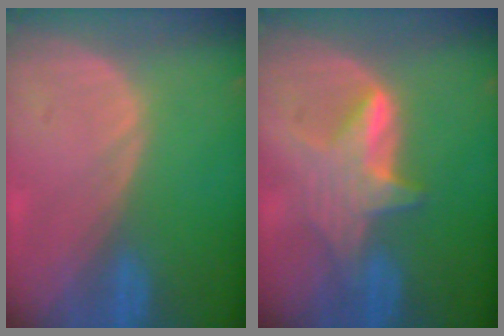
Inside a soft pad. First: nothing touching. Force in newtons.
{"total": 6.0, "press": 5.9, "slide": 1.1}